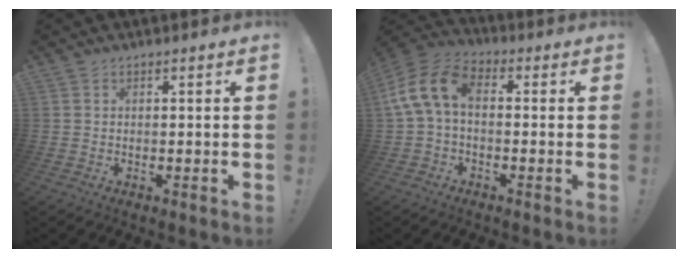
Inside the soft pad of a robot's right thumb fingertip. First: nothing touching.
{"total": 11.4, "force": [0.9, 6.9, 9.0], "torque": [-0.185, 0.016, 0.022]}